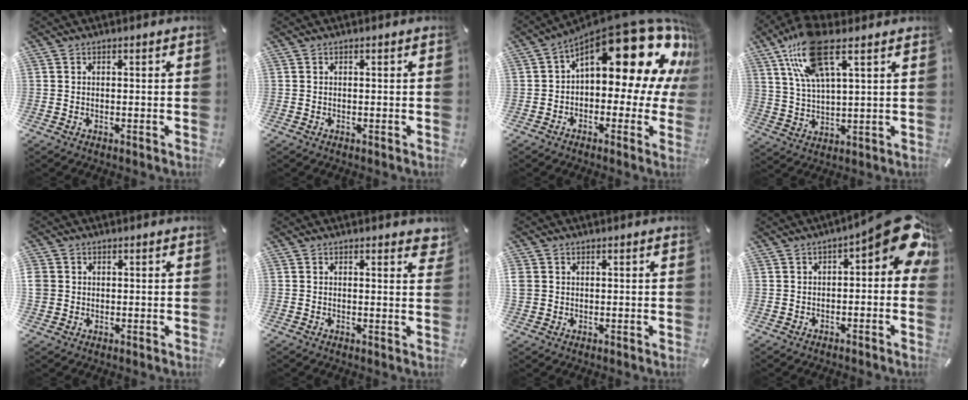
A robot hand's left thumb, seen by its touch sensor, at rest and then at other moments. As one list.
[{"total": 0.0}, {"total": 23.9, "force": [10.7, 10.3, 18.8], "torque": [-0.262, -0.087, 0.178]}, {"total": 15.8, "force": [9.2, 5.7, 11.5], "torque": [-0.229, -0.013, 0.161]}, {"total": 2.9, "force": [0.6, 2.8, 0.4], "torque": [-0.009, 0.005, 0.013]}, {"total": 2.1, "force": [1.5, 0.8, 1.2], "torque": [-0.004, -0.006, 0.021]}, {"total": 2.3, "force": [0.8, 2.1, 0.3], "torque": [-0.007, 0.005, 0.016]}, {"total": 11.8, "force": [3.7, 4.3, 10.3], "torque": [-0.132, -0.031, 0.062]}]